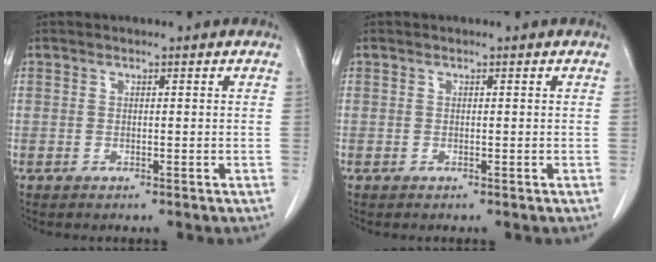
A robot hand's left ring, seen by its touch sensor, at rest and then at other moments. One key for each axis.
{"total": 0.0}